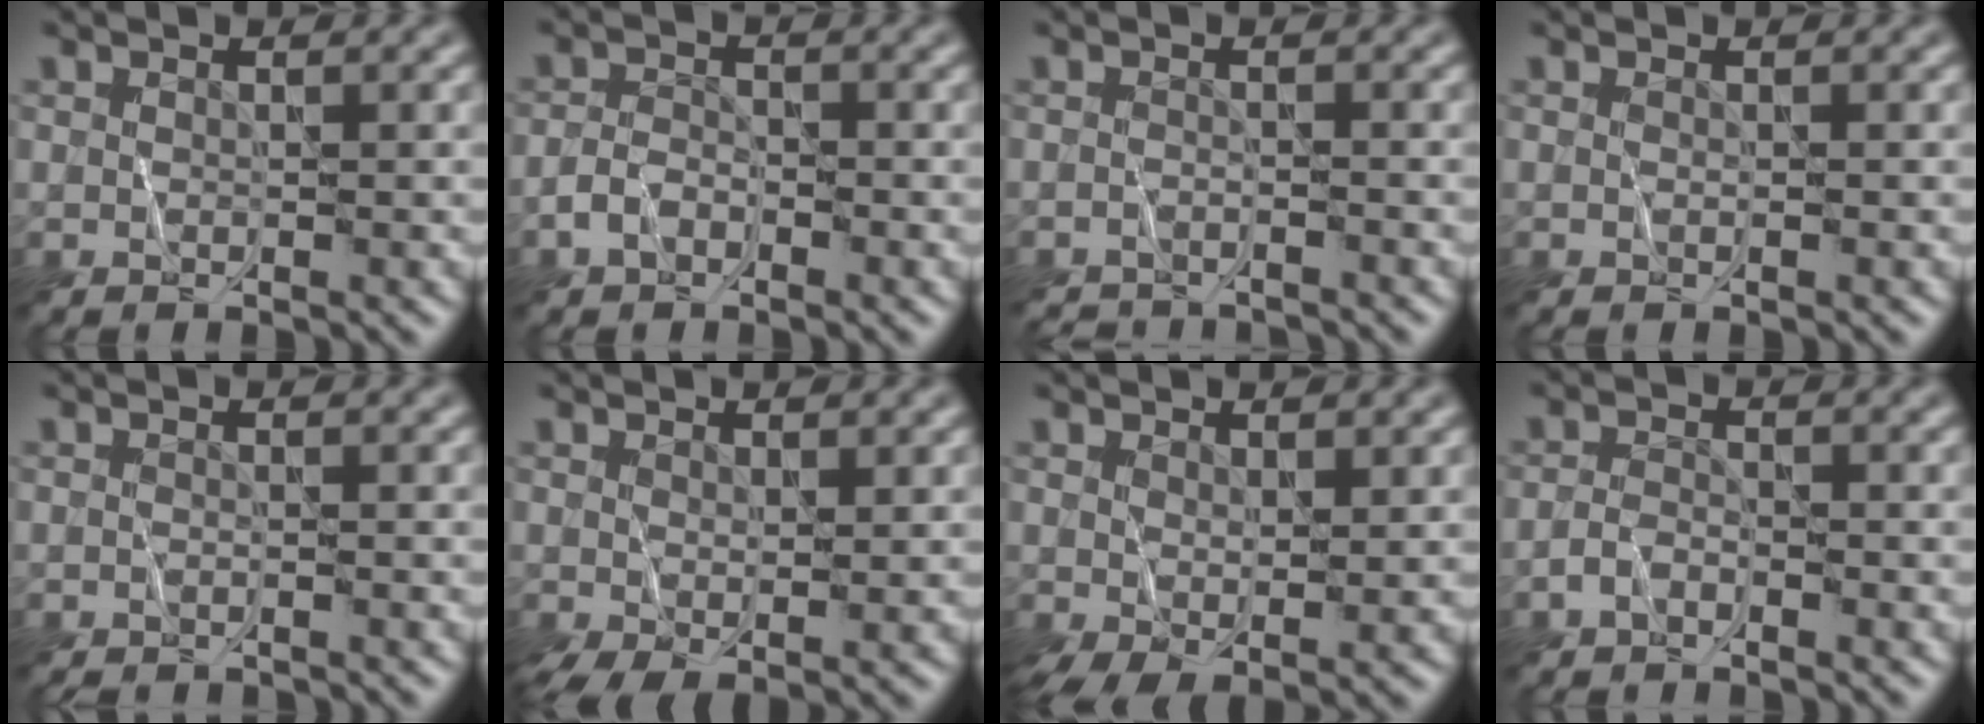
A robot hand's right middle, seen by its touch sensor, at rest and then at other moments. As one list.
[{"total": 1.6, "force": [-1.2, 0.9, 0.6], "torque": [-0.010, 0.006, -0.027]}, {"total": 3.1, "force": [-3.1, 0.1, 0.0], "torque": [-0.001, -0.010, -0.050]}, {"total": 0.0}, {"total": 0.6, "force": [-0.6, -0.2, 0.0], "torque": [0.000, -0.001, -0.011]}, {"total": 2.6, "force": [-0.5, 1.3, 2.2], "torque": [-0.051, -0.011, -0.005]}, {"total": 2.6, "force": [-0.1, 1.3, 2.3], "torque": [-0.053, -0.008, 0.003]}, {"total": 1.1, "force": [-1.0, 0.3, 0.4], "torque": [-0.007, 0.005, -0.022]}]